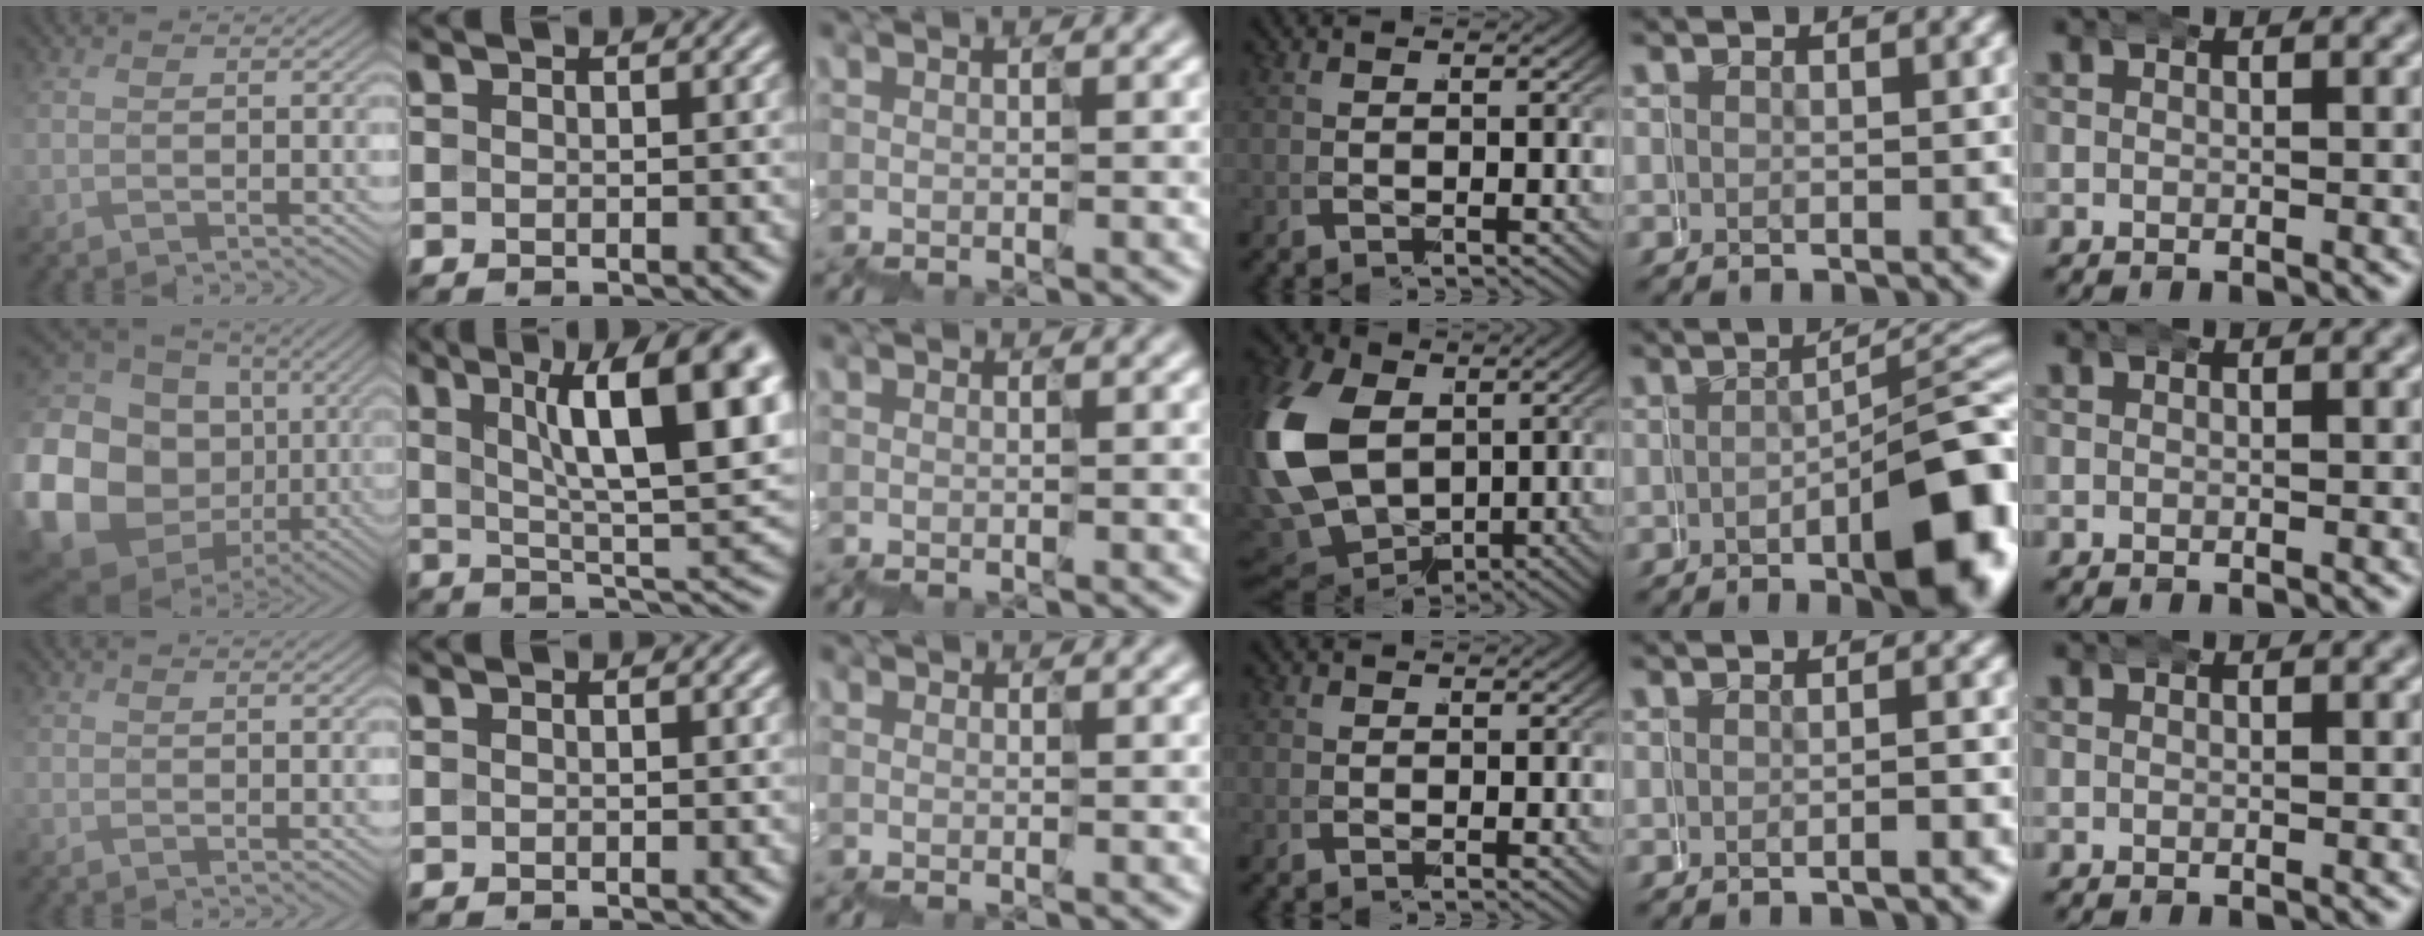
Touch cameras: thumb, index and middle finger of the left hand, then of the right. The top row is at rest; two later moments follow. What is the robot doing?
{"motion": "wrap", "object": "belt"}